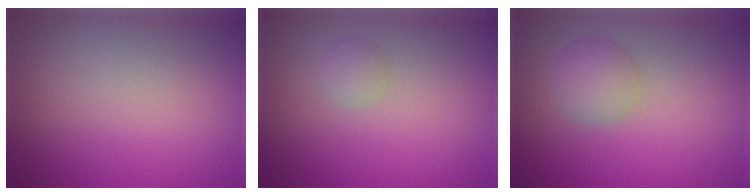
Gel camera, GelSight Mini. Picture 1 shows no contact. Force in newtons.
{"total": 1.1, "press": 1.1, "slide": 0.0}
{"total": 2.5, "press": 2.5, "slide": 0.0}